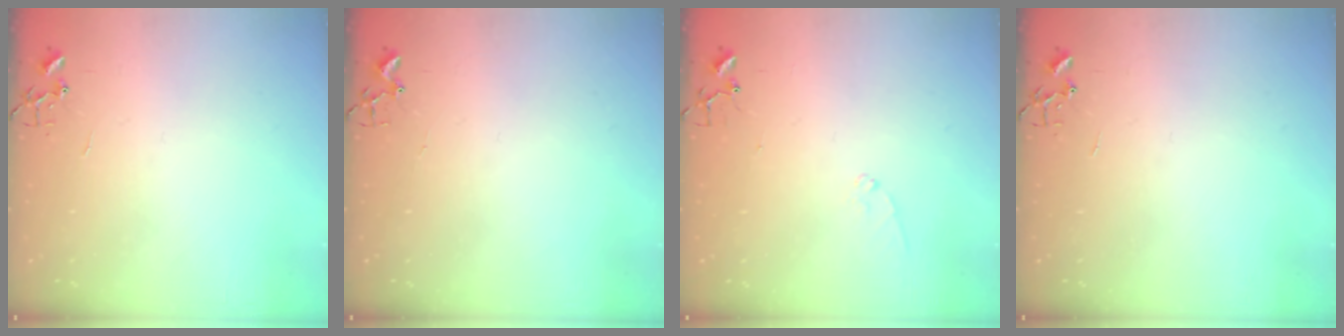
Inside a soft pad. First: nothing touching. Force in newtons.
{"total": 1.8, "press": 1.8, "slide": 0.2}
{"total": 6.8, "press": 6.8, "slide": 0.7}
{"total": 0.0}